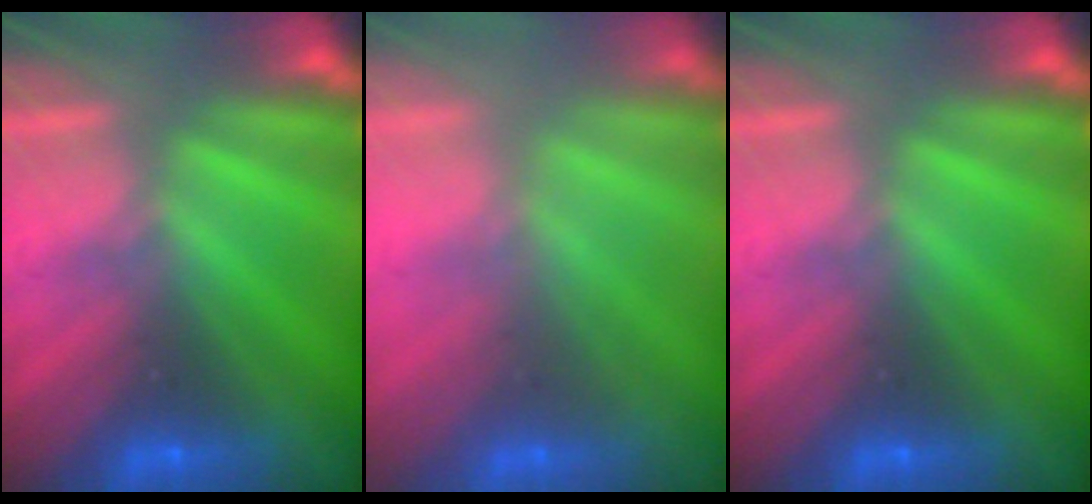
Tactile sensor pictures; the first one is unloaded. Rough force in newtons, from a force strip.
{"total": 2.7}
{"total": 0.0}